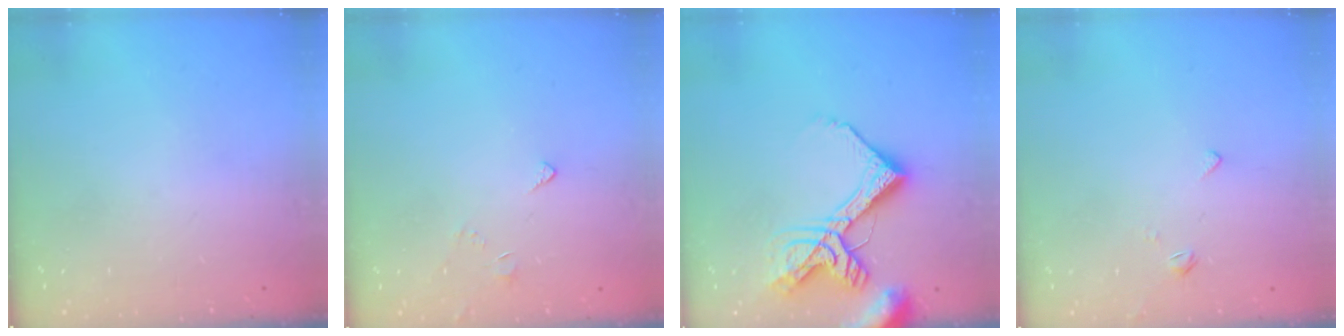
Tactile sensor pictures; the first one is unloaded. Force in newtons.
{"total": 2.5, "press": 2.4, "slide": 0.6}
{"total": 15.5, "press": 15.4, "slide": 1.8}
{"total": 2.7, "press": 2.7, "slide": 0.5}